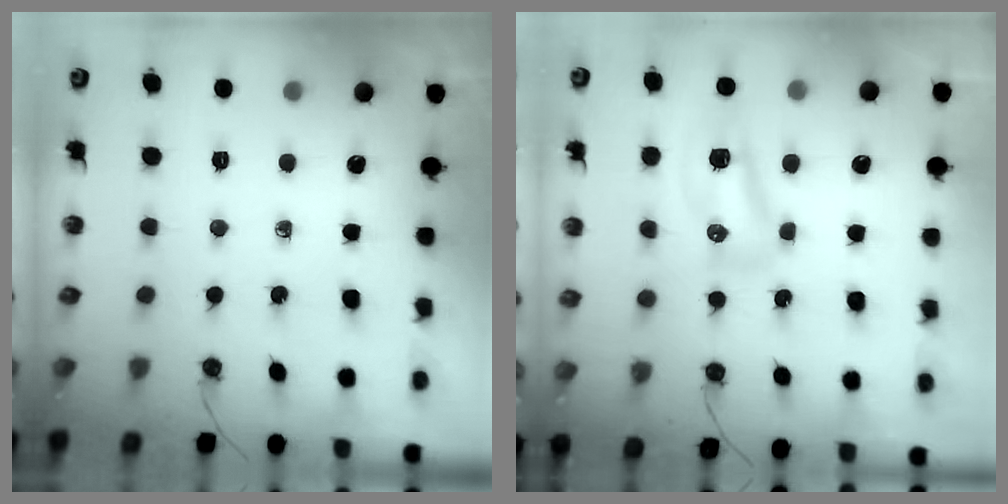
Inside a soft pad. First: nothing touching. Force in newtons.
{"total": 17.6, "press": 11.6, "slide": 13.2}